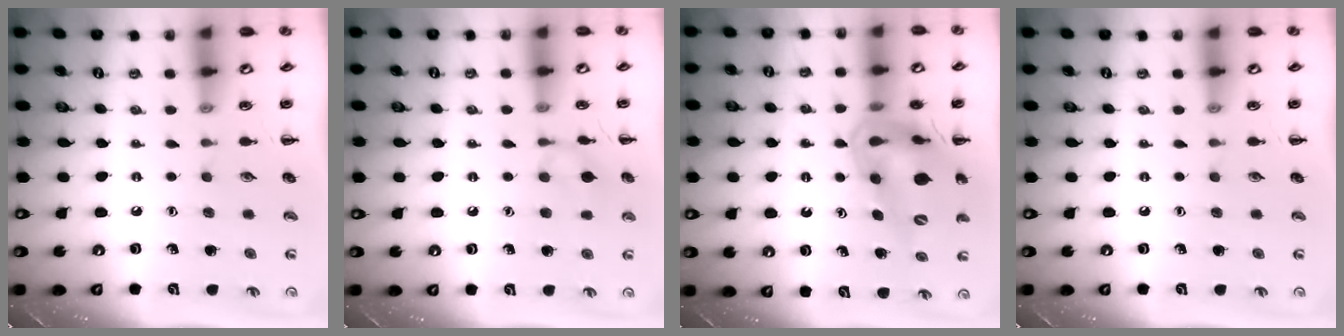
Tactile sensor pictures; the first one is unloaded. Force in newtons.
{"total": 6.9, "press": 6.6, "slide": 2.0}
{"total": 17.9, "press": 17.2, "slide": 4.7}
{"total": 0.0}